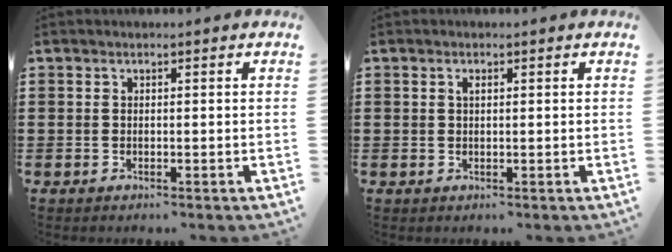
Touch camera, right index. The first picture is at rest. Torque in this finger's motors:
{"motor_torque": [0.25, -0.20, 0.01, 0.00]}